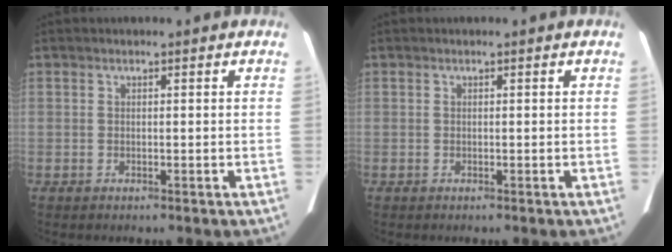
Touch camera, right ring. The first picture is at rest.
{"total": 0.0}